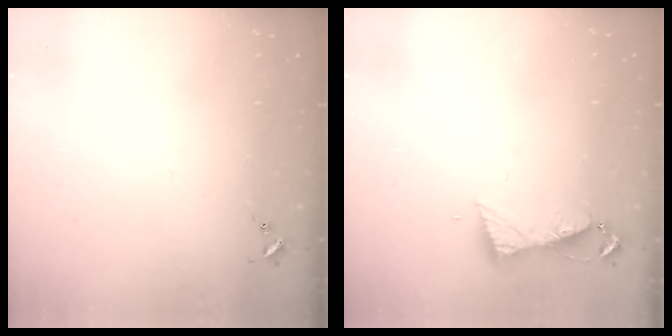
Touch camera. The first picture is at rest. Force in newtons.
{"total": 6.0, "press": 5.9, "slide": 0.7}